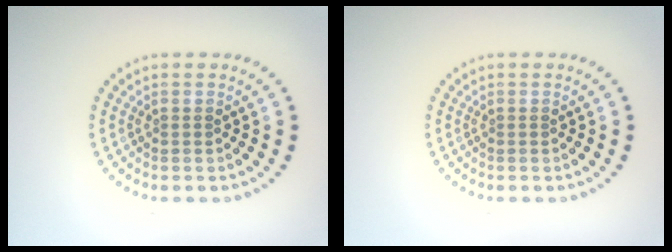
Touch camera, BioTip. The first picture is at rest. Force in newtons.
{"total": 0.0}